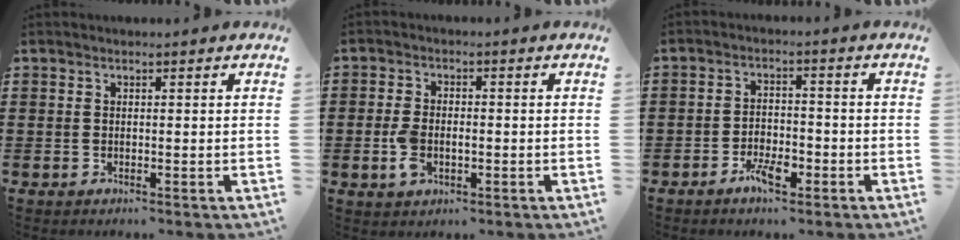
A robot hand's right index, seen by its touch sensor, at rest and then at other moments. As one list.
[{"total": 3.7, "force": [-0.9, 2.3, 2.7], "torque": [-0.066, -0.001, -0.019]}, {"total": 3.9, "force": [-2.5, 1.6, 2.6], "torque": [-0.049, 0.004, -0.047]}]